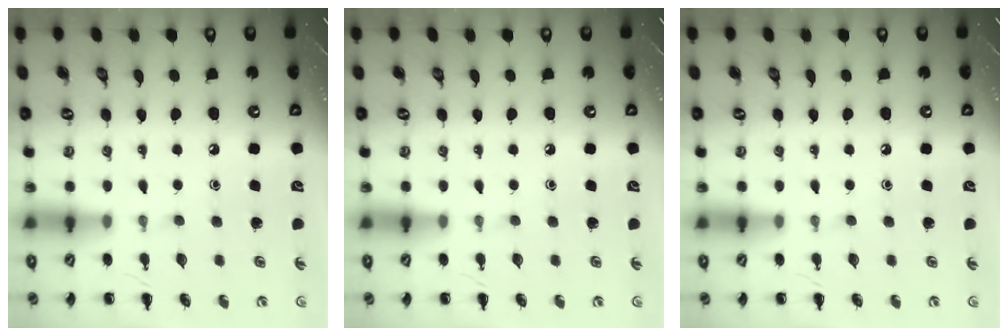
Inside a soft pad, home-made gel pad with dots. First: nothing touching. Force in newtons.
{"total": 0.0}
{"total": 0.0}